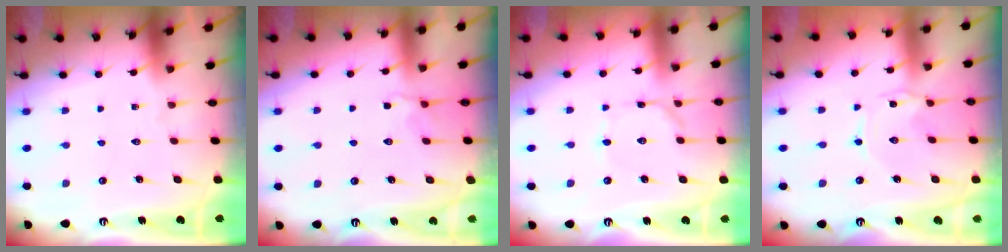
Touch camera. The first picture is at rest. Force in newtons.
{"total": 2.7, "press": 2.1, "slide": 1.8}
{"total": 1.6, "press": 1.6, "slide": 0.1}
{"total": 0.7, "press": 0.7, "slide": 0.1}